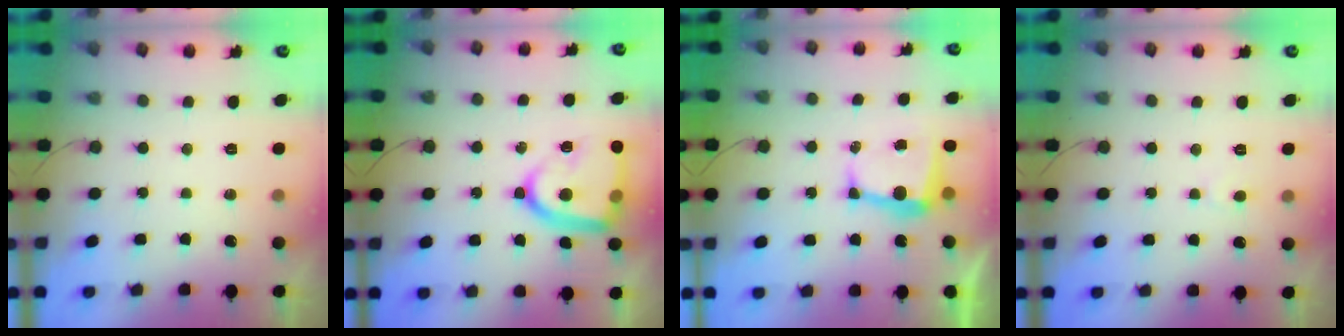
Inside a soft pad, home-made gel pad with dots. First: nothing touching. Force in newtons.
{"total": 17.2, "press": 17.2, "slide": 1.6}
{"total": 6.8, "press": 6.8, "slide": 0.3}
{"total": 2.8, "press": 2.8, "slide": 0.3}